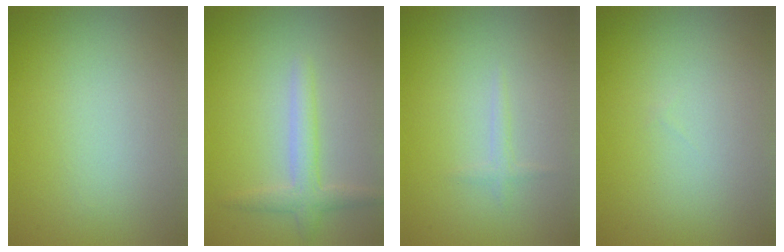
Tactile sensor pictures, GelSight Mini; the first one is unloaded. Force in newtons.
{"total": 2.4, "press": 2.4, "slide": 0.1}
{"total": 0.8, "press": 0.8, "slide": 0.1}
{"total": 0.0}